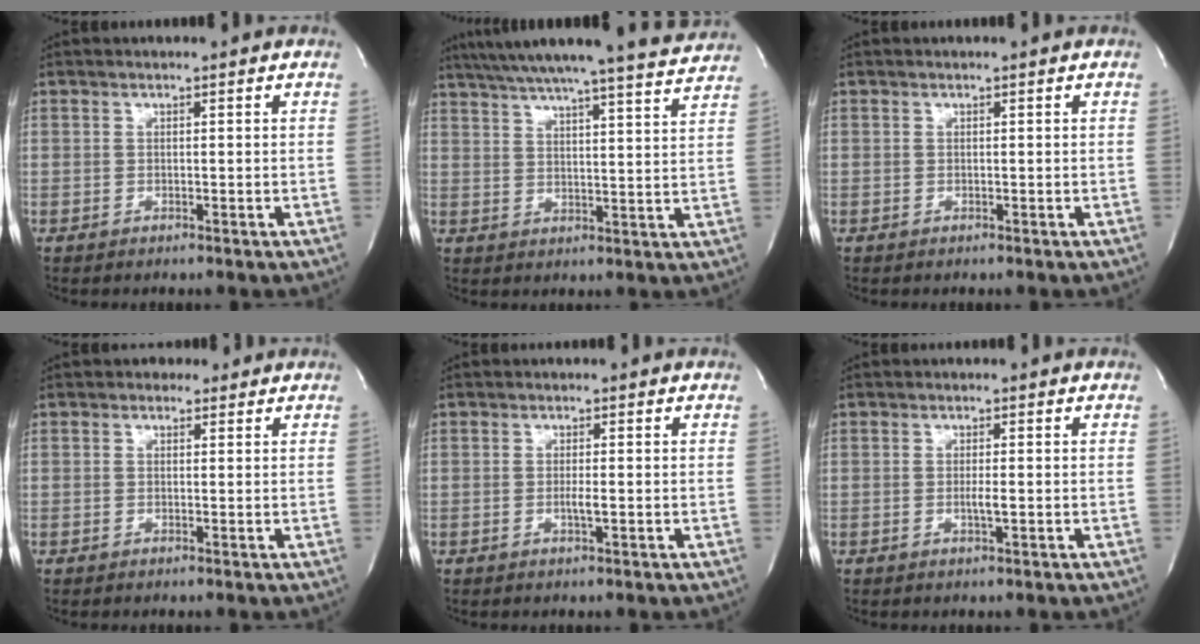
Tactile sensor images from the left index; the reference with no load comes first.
{"total": 19.6, "force": [18.0, -0.4, 7.8], "torque": [-0.129, -0.020, 0.237]}
{"total": 0.0}
{"total": 1.6, "force": [1.0, 1.3, 0.1], "torque": [0.000, 0.012, 0.009]}
{"total": 1.4, "force": [-0.4, 0.0, 1.4], "torque": [-0.029, -0.003, -0.006]}
{"total": 1.5, "force": [-0.3, 0.0, 1.4], "torque": [-0.030, -0.003, -0.005]}